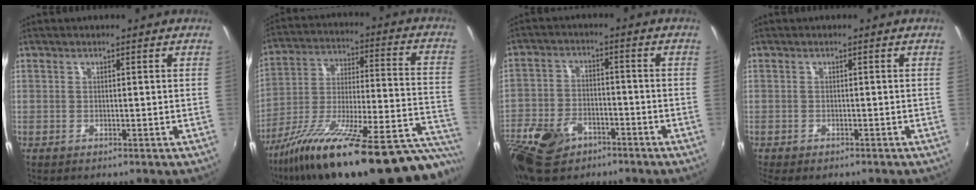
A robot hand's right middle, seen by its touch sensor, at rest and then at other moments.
{"total": 33.6, "force": [-25.6, 6.4, 20.8], "torque": [-0.289, -0.053, -0.379]}
{"total": 13.1, "force": [-8.0, 7.9, 6.8], "torque": [-0.173, -0.013, -0.149]}
{"total": 2.5, "force": [-1.8, 1.0, 1.5], "torque": [-0.031, -0.020, -0.026]}